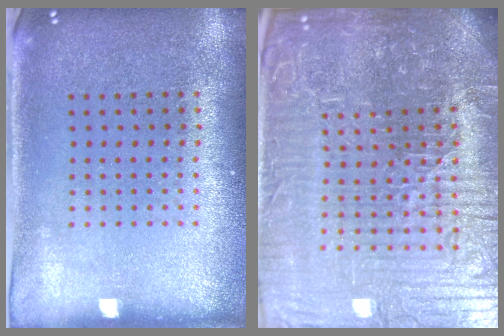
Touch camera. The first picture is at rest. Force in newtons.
{"total": 7.6, "press": 6.8, "slide": 3.4}